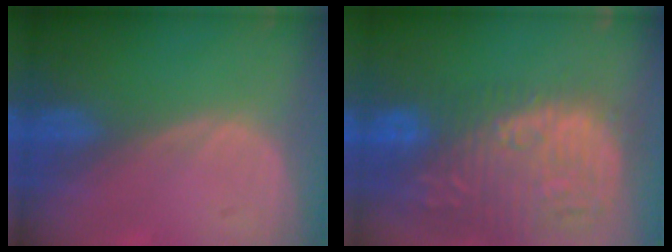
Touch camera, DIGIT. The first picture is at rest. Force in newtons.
{"total": 15.8, "press": 13.2, "slide": 8.8}